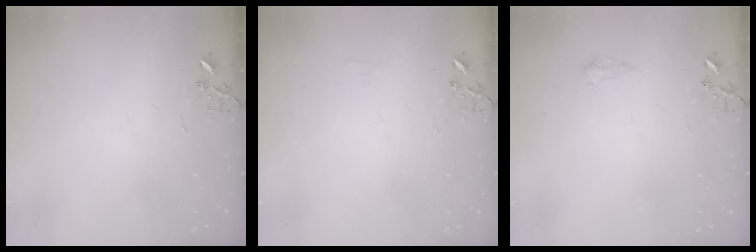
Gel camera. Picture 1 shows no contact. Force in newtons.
{"total": 4.5, "press": 4.4, "slide": 0.7}
{"total": 6.2, "press": 6.1, "slide": 0.8}